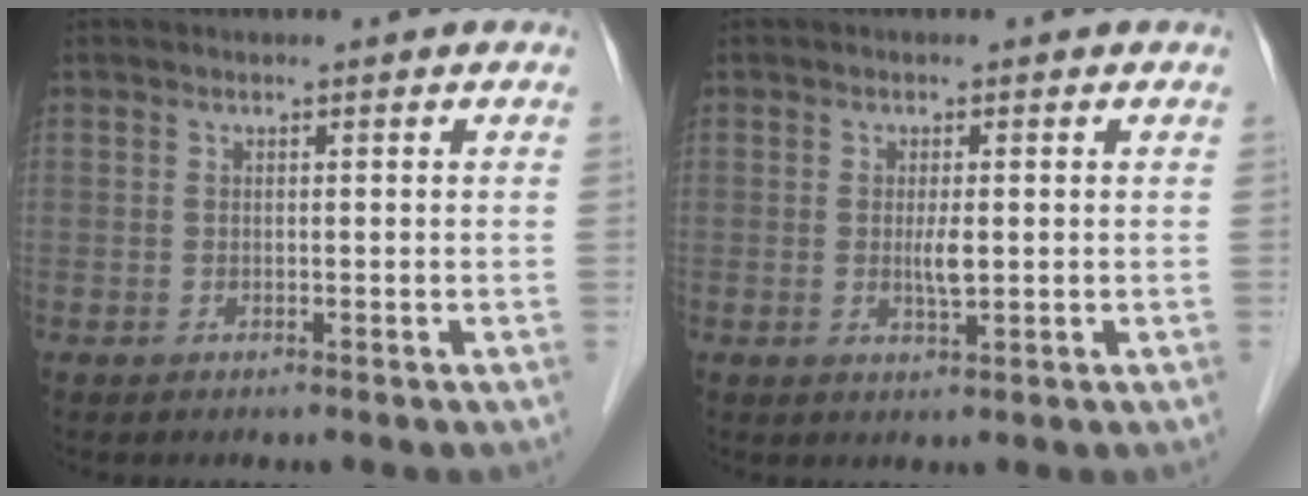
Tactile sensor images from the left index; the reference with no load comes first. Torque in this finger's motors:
{"motor_torque": [0.22, 0.19, 0.06, 0.02]}